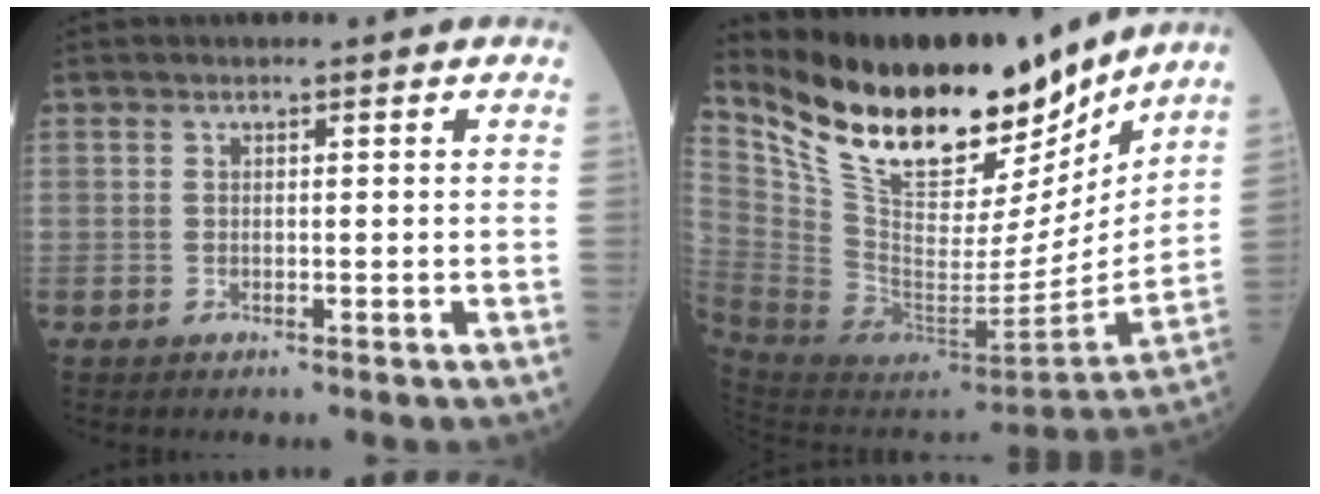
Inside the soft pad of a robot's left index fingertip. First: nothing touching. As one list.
[{"total": 24.3, "force": [19.8, 7.7, 11.9], "torque": [-0.218, -0.028, 0.335]}]